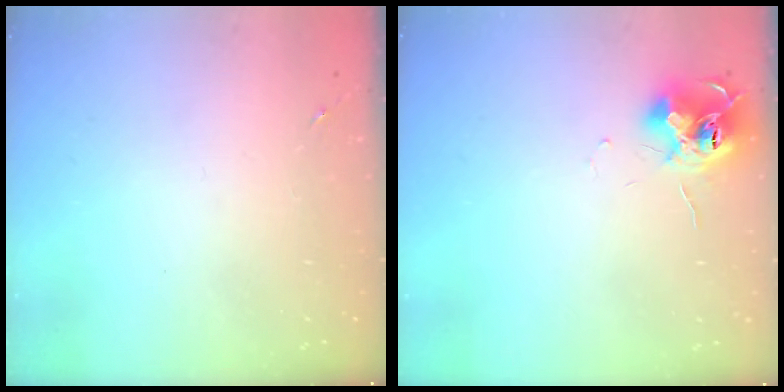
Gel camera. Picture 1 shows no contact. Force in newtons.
{"total": 12.3, "press": 12.3, "slide": 0.8}